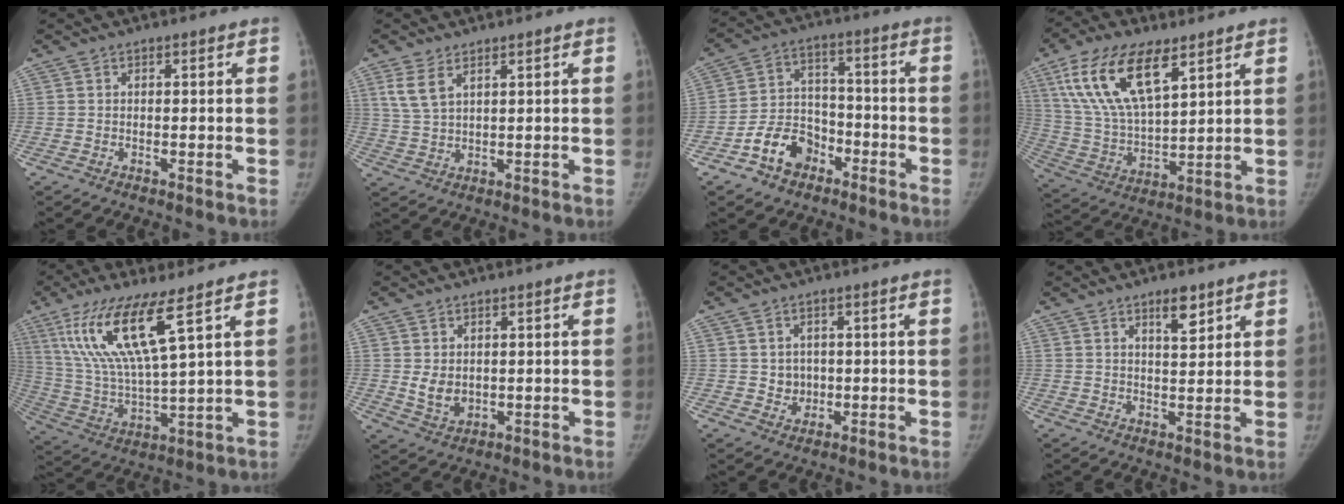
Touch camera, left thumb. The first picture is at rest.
{"total": 5.1, "force": [2.8, 2.3, 3.6], "torque": [-0.076, -0.005, 0.067]}
{"total": 10.0, "force": [-5.6, 7.1, 4.2], "torque": [-0.047, 0.051, -0.100]}
{"total": 18.3, "force": [9.4, 8.0, 13.6], "torque": [-0.245, -0.027, 0.182]}
{"total": 16.1, "force": [8.2, 2.6, 13.6], "torque": [-0.290, -0.038, 0.167]}
{"total": 4.6, "force": [0.4, 3.4, 2.9], "torque": [-0.036, -0.013, 0.020]}
{"total": 3.6, "force": [0.1, 3.3, 1.4], "torque": [0.000, 0.001, 0.006]}
{"total": 4.6, "force": [3.0, 1.5, 3.2], "torque": [-0.037, -0.022, 0.048]}